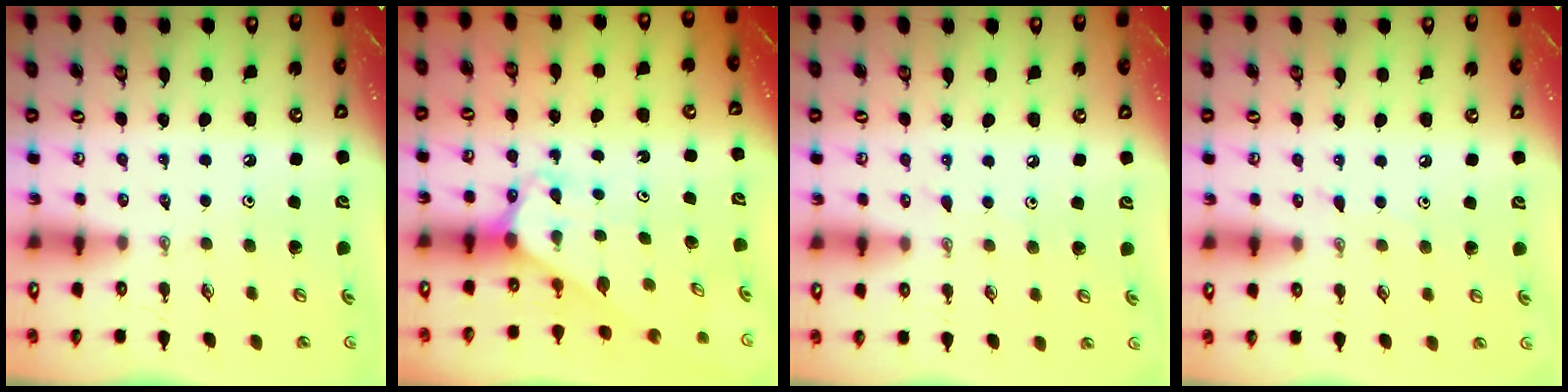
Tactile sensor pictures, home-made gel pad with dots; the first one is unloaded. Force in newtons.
{"total": 2.6, "press": 2.6, "slide": 0.2}
{"total": 4.3, "press": 4.3, "slide": 0.6}
{"total": 4.8, "press": 4.8, "slide": 0.7}